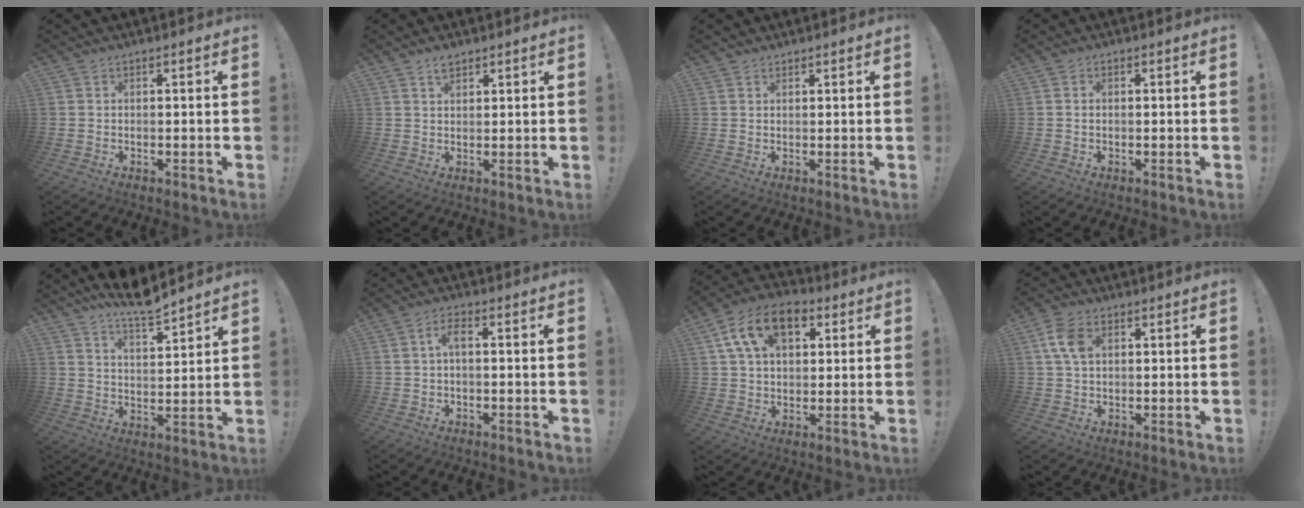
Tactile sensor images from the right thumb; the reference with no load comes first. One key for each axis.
{"total": 2.7, "fx": 2.0, "fy": 1.5, "fz": 1.0, "tx": -0.011, "ty": -0.007, "tz": 0.034}
{"total": 1.2, "fx": 0.9, "fy": 0.7, "fz": 0.1, "tx": 0.003, "ty": -0.002, "tz": 0.017}
{"total": 0.7, "fx": 0.0, "fy": 0.6, "fz": 0.4, "tx": -0.010, "ty": 0.005, "tz": 0.000}
{"total": 8.8, "fx": 7.7, "fy": 1.2, "fz": 4.0, "tx": -0.071, "ty": -0.057, "tz": 0.136}
{"total": 3.8, "fx": -0.1, "fy": 1.4, "fz": 3.5, "tx": -0.074, "ty": 0.008, "tz": -0.005}
{"total": 14.7, "fx": 6.1, "fy": 9.5, "fz": 9.4, "tx": -0.155, "ty": -0.007, "tz": 0.115}
{"total": 7.3, "fx": 1.8, "fy": 4.7, "fz": 5.4, "tx": -0.102, "ty": 0.003, "tz": 0.035}